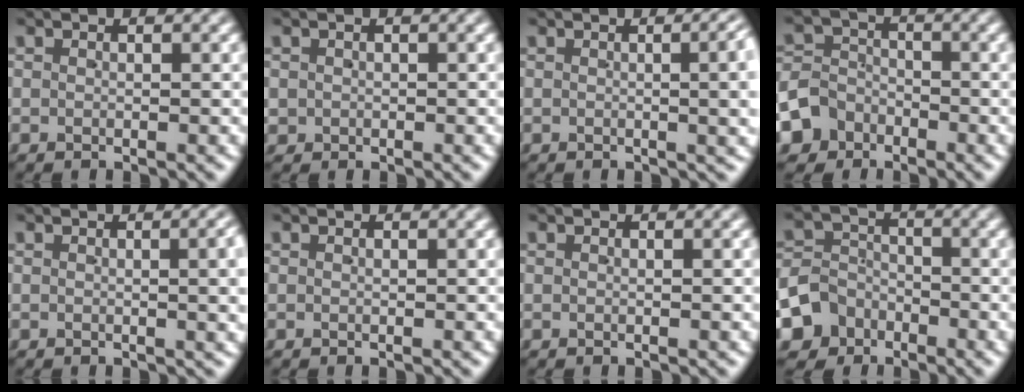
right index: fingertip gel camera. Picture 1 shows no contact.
{"total": 1.3, "force": [-0.2, 1.2, 0.2], "torque": [-0.010, -0.004, 0.003]}
{"total": 3.9, "force": [0.6, 0.8, 3.8], "torque": [-0.028, 0.019, 0.001]}
{"total": 6.8, "force": [-3.3, 5.8, 1.3], "torque": [-0.040, -0.019, -0.059]}
{"total": 2.1, "force": [0.4, 0.1, 2.1], "torque": [-0.017, 0.009, 0.002]}
{"total": 0.0}
{"total": 0.0}
{"total": 8.1, "force": [-3.7, 6.9, 1.8], "torque": [-0.048, -0.026, -0.066]}